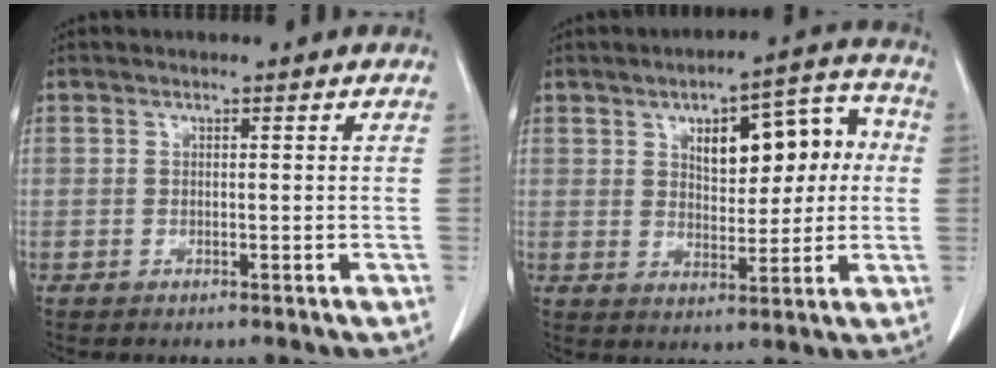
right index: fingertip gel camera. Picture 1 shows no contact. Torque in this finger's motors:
{"motor_torque": [0.31, 0.11, 0.20, 0.06]}